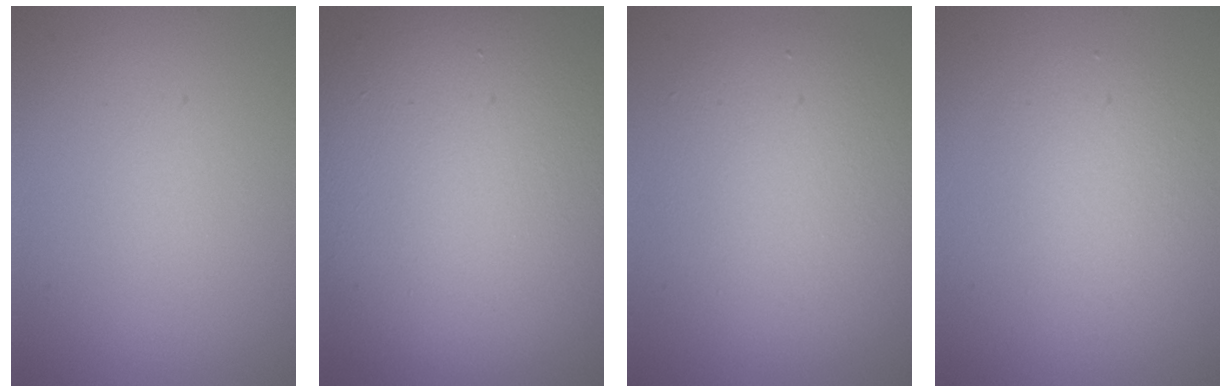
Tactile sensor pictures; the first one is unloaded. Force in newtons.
{"total": 15.5, "press": 15.5, "slide": 0.5}
{"total": 6.0, "press": 6.0, "slide": 0.3}
{"total": 2.8, "press": 2.8, "slide": 0.1}